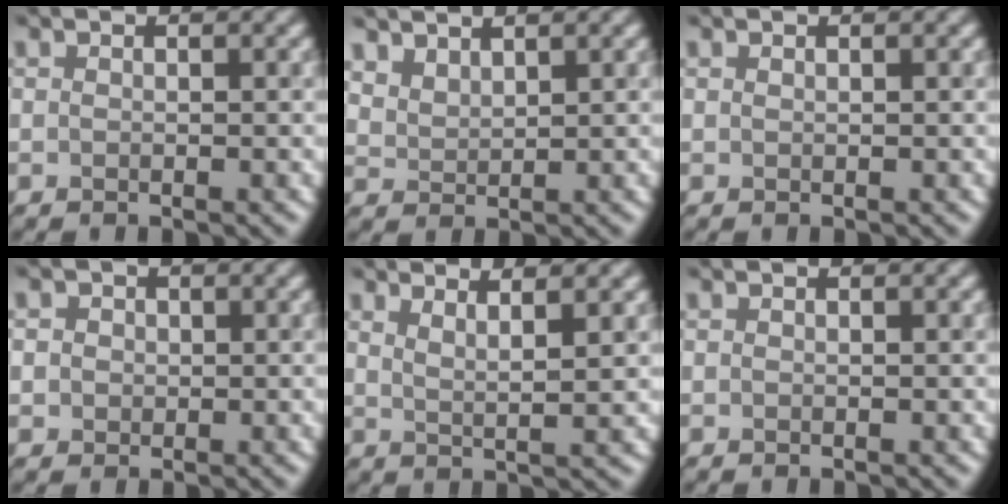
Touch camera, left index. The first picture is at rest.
{"total": 2.5, "force": [2.2, 0.9, 0.8], "torque": [-0.019, 0.001, 0.052]}
{"total": 0.0}
{"total": 2.5, "force": [0.9, 2.1, 1.0], "torque": [-0.008, 0.011, 0.003]}
{"total": 3.0, "force": [2.1, 0.6, 2.1], "torque": [-0.024, 0.001, 0.030]}
{"total": 0.0}